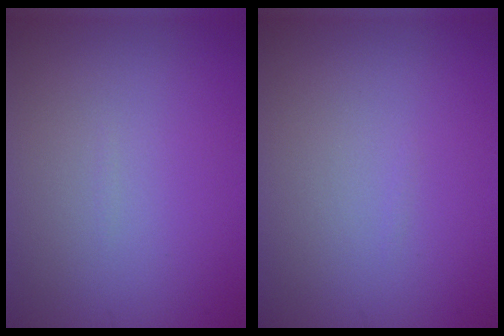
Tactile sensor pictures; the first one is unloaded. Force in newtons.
{"total": 0.0}